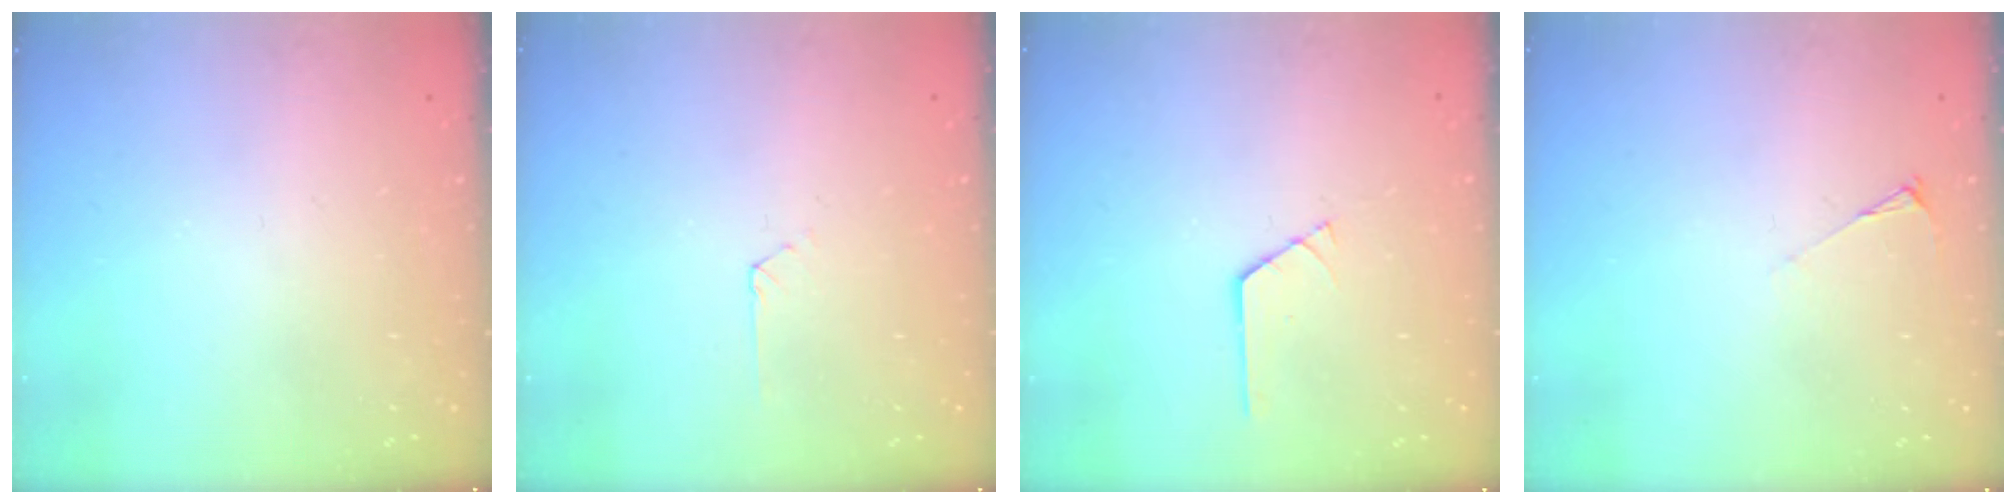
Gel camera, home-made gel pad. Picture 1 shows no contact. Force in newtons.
{"total": 1.5, "press": 1.4, "slide": 0.2}
{"total": 1.0, "press": 1.0, "slide": 0.1}
{"total": 3.6, "press": 3.5, "slide": 0.5}